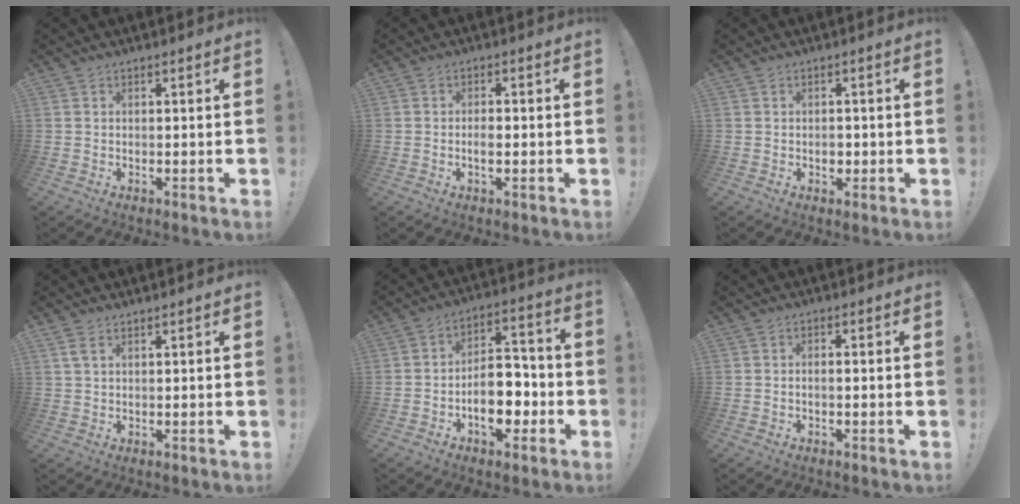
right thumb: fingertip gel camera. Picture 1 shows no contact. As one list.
[{"total": 2.5, "force": [-0.4, 1.2, 2.2], "torque": [-0.030, 0.002, -0.010]}, {"total": 2.2, "force": [-0.6, 1.8, 1.2], "torque": [-0.005, -0.001, -0.014]}, {"total": 2.8, "force": [1.6, 1.3, 1.9], "torque": [-0.039, 0.001, 0.030]}, {"total": 13.1, "force": [-4.6, 8.0, 9.2], "torque": [-0.130, 0.031, -0.074]}, {"total": 1.3, "force": [-0.8, 0.3, 0.9], "torque": [-0.020, 0.005, -0.014]}]